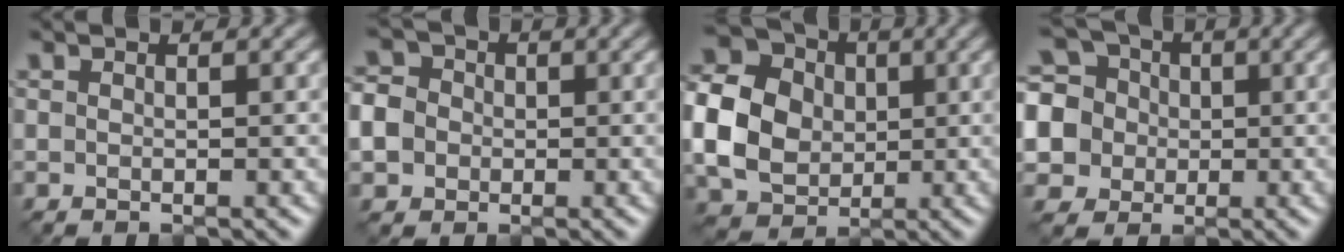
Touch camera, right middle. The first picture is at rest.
{"total": 6.7, "force": [-1.0, 6.2, 2.5], "torque": [-0.059, 0.011, -0.048]}
{"total": 8.6, "force": [0.0, 7.3, 4.6], "torque": [-0.123, 0.005, -0.006]}
{"total": 9.1, "force": [0.3, 8.5, 3.1], "torque": [-0.098, 0.033, -0.027]}